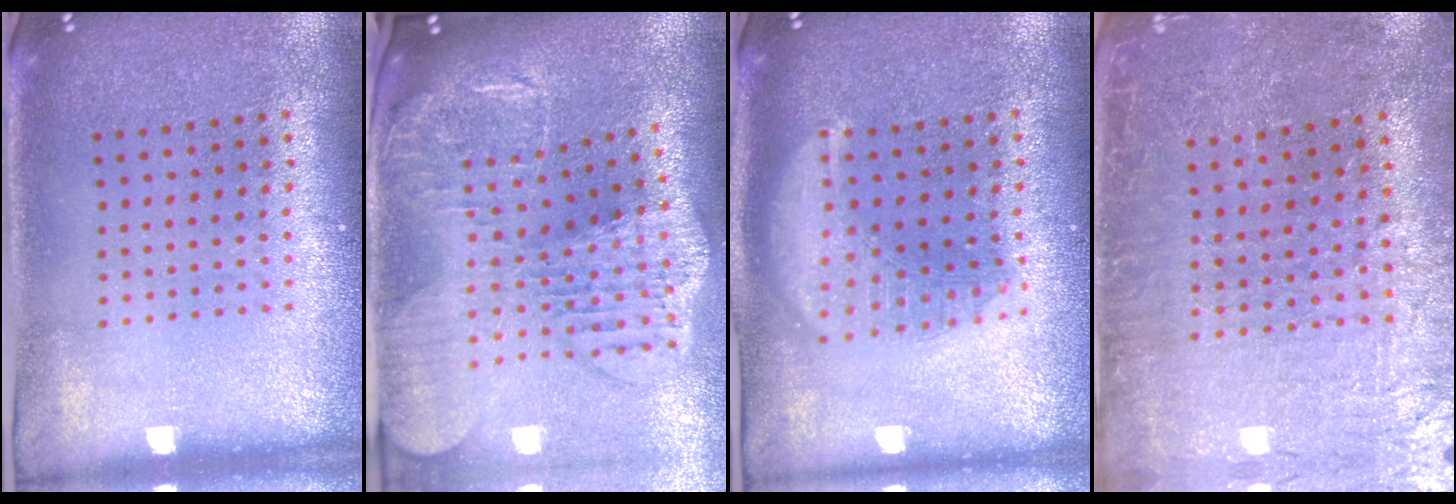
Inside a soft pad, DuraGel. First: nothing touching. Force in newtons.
{"total": 3.3, "press": 2.6, "slide": 2.0}
{"total": 3.0, "press": 3.0, "slide": 0.4}
{"total": 1.6, "press": 1.6, "slide": 0.1}